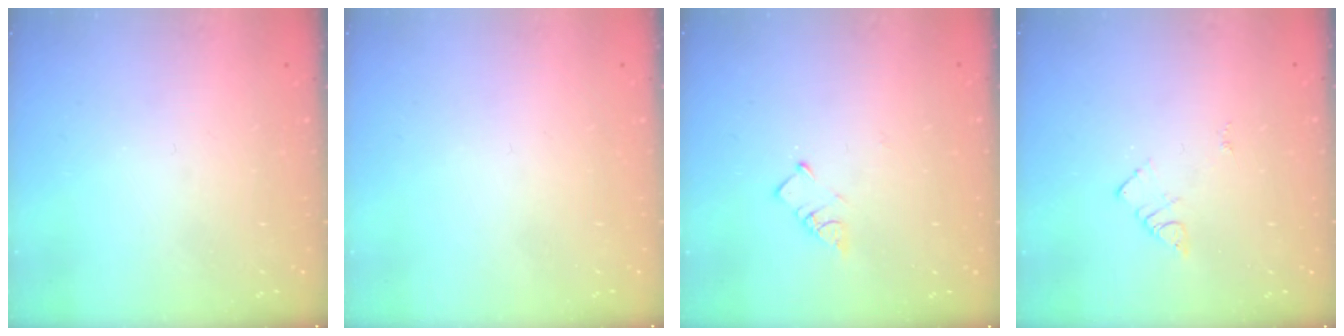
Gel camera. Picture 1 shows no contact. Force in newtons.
{"total": 1.7, "press": 1.7, "slide": 0.1}
{"total": 2.9, "press": 2.9, "slide": 0.2}
{"total": 3.3, "press": 3.3, "slide": 0.4}